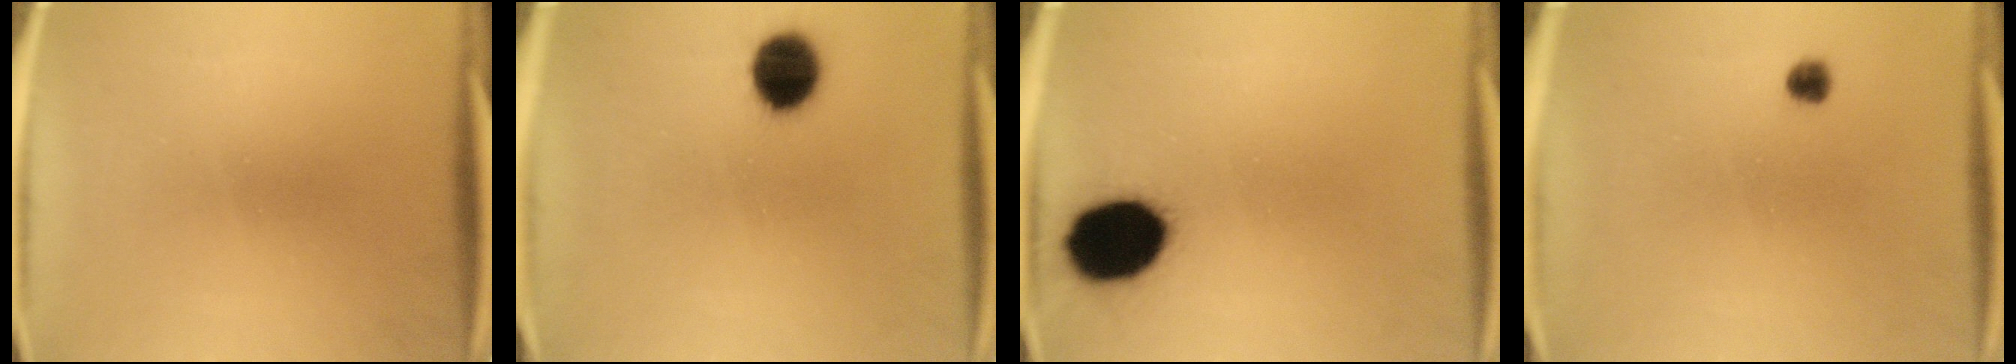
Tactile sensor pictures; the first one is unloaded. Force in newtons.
{"total": 9.3}
{"total": 16.1}
{"total": 2.4}